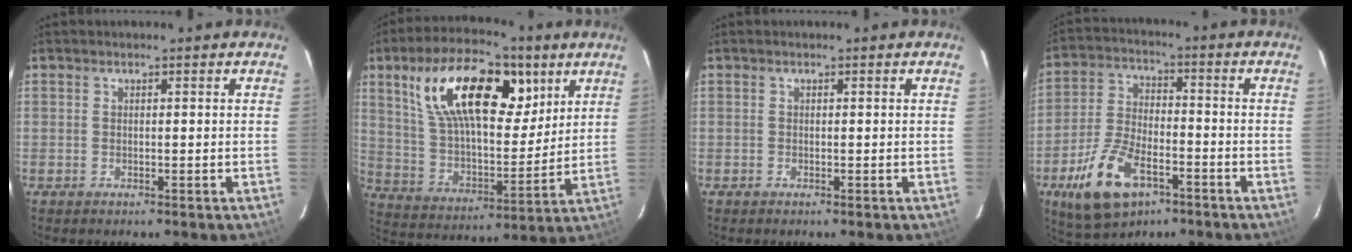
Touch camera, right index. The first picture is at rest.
{"total": 22.7, "force": [10.5, 10.8, 17.0], "torque": [-0.310, 0.024, 0.187]}
{"total": 0.0}
{"total": 13.9, "force": [-7.2, 6.8, 9.7], "torque": [-0.212, -0.010, -0.129]}